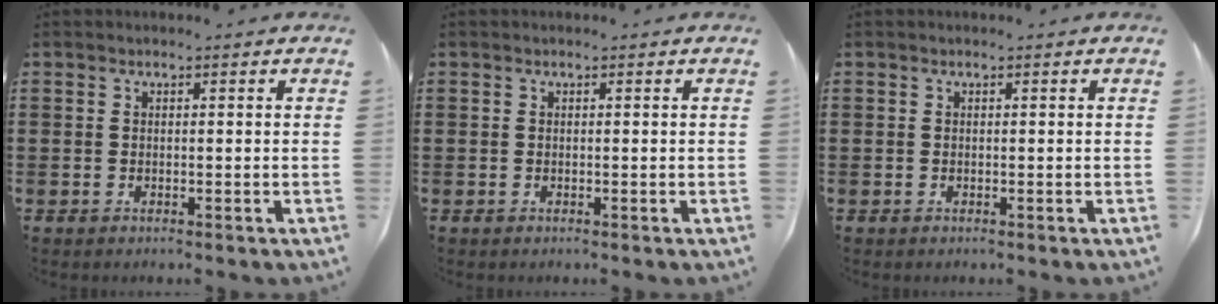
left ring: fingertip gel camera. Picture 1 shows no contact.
{"total": 0.0}
{"total": 0.0}